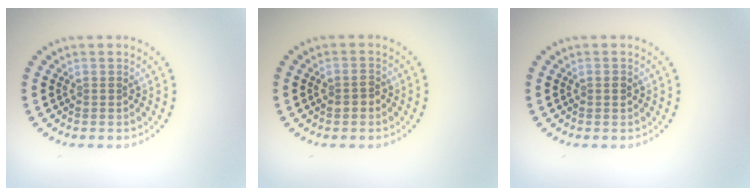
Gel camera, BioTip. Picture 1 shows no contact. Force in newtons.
{"total": 1.4, "press": 1.4, "slide": 0.3}
{"total": 0.9, "press": 0.9, "slide": 0.0}